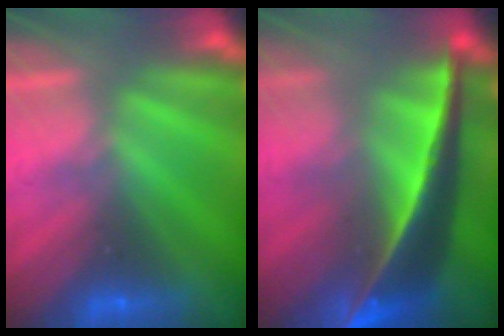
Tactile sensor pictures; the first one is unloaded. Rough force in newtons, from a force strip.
{"total": 10.3}